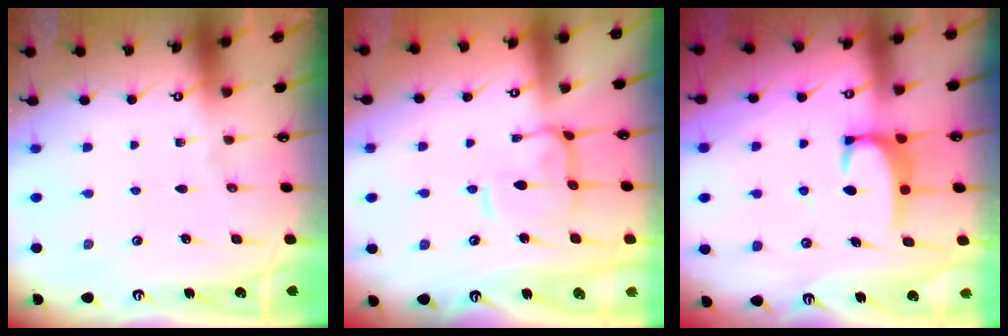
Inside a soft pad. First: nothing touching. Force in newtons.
{"total": 6.1, "press": 6.1, "slide": 0.9}
{"total": 2.9, "press": 2.9, "slide": 0.4}